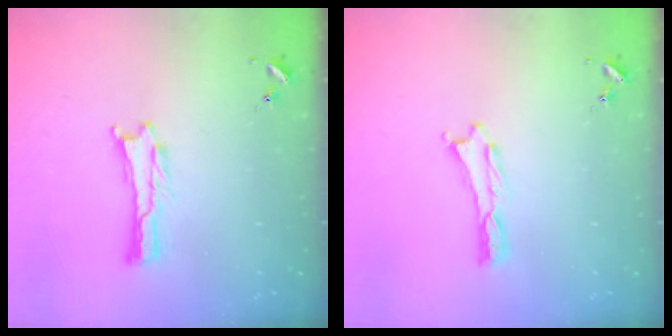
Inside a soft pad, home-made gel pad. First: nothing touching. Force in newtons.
{"total": 0.0}